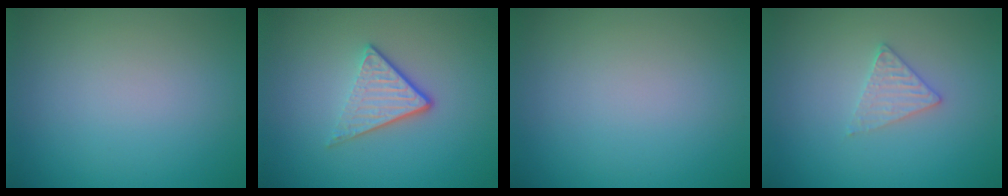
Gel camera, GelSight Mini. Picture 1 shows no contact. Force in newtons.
{"total": 3.5, "press": 2.5, "slide": 2.5}
{"total": 0.0}
{"total": 1.8, "press": 1.8, "slide": 0.3}